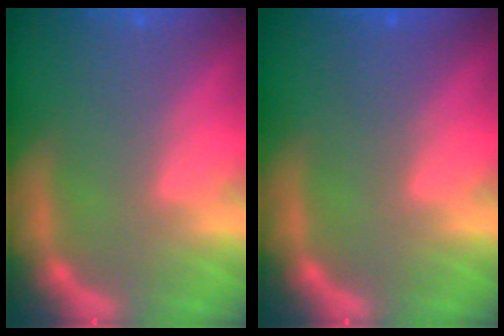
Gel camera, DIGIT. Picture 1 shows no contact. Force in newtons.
{"total": 1.5}